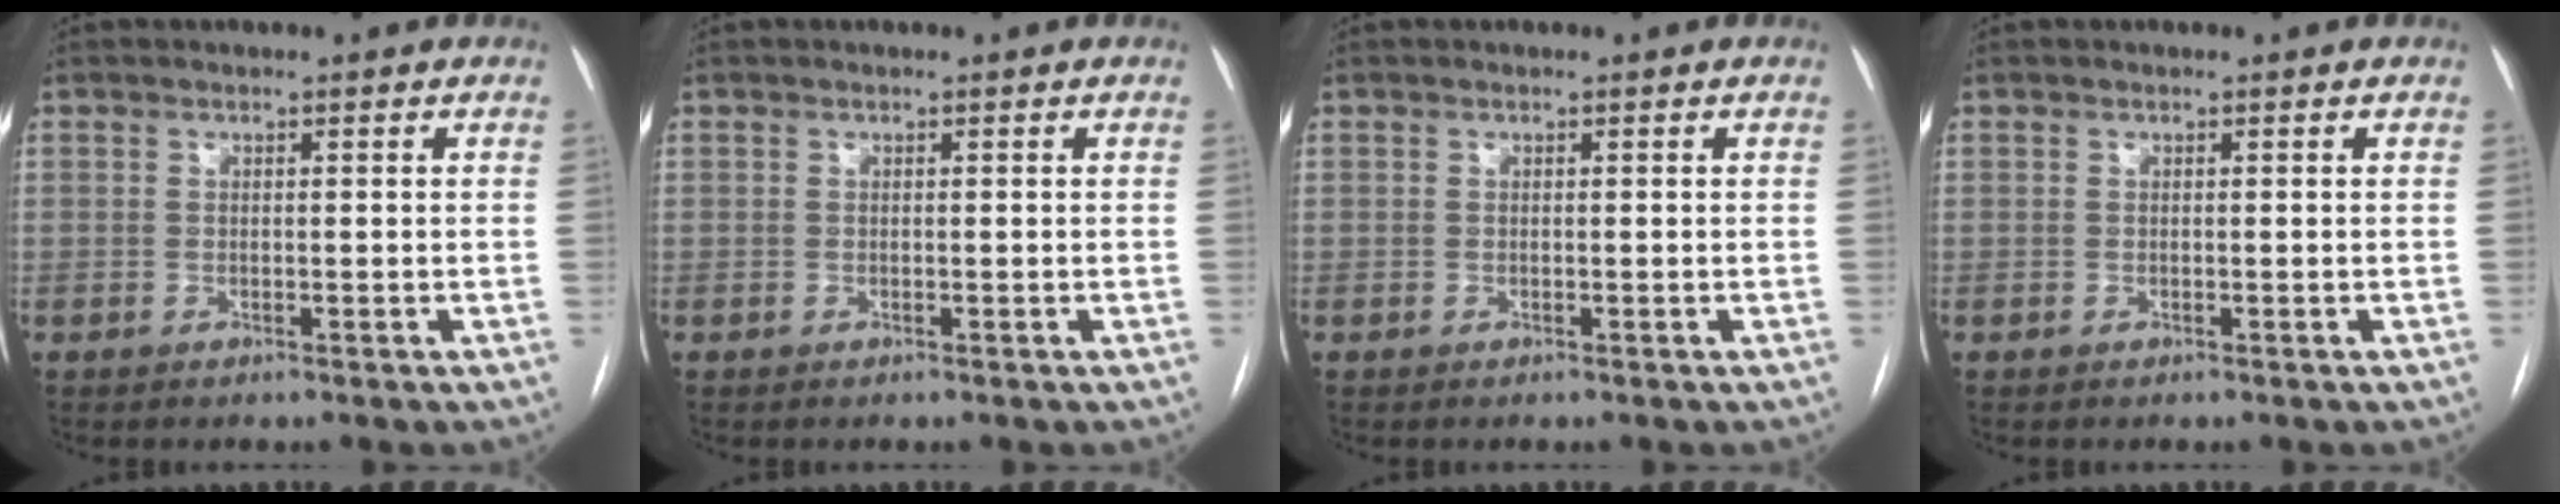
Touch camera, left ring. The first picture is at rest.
{"total": 0.0}
{"total": 0.0}
{"total": 0.0}